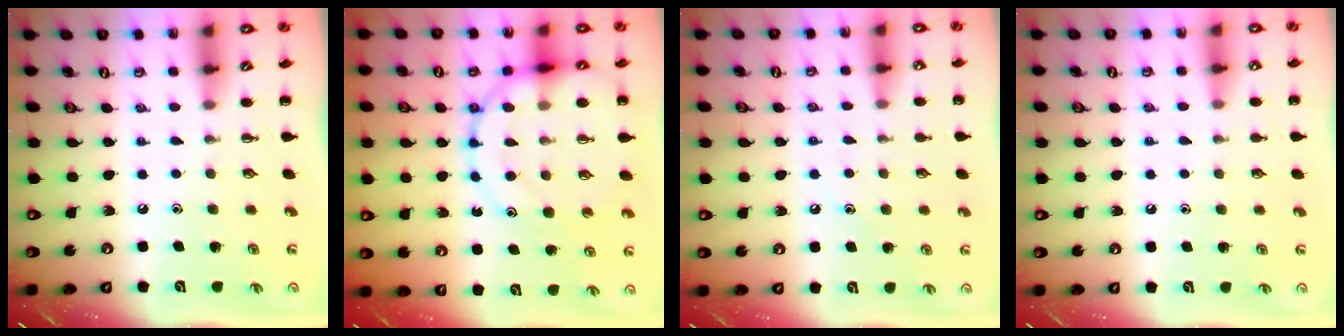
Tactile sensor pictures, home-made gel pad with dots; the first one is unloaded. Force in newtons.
{"total": 18.3, "press": 18.2, "slide": 2.1}
{"total": 6.7, "press": 6.4, "slide": 1.8}
{"total": 5.6, "press": 5.2, "slide": 2.2}